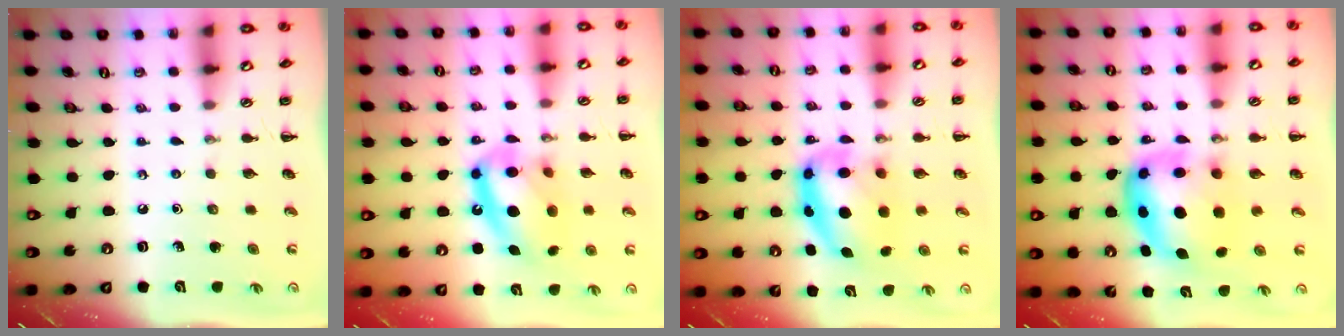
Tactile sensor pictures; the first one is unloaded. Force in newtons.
{"total": 16.0, "press": 15.6, "slide": 3.6}
{"total": 10.5, "press": 10.2, "slide": 2.6}
{"total": 8.5, "press": 8.2, "slide": 2.1}